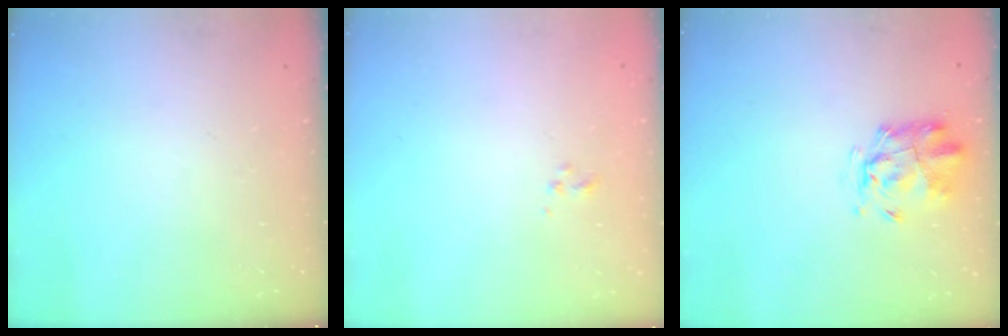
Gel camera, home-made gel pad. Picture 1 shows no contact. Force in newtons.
{"total": 1.4, "press": 1.3, "slide": 0.6}
{"total": 2.6, "press": 2.4, "slide": 0.8}